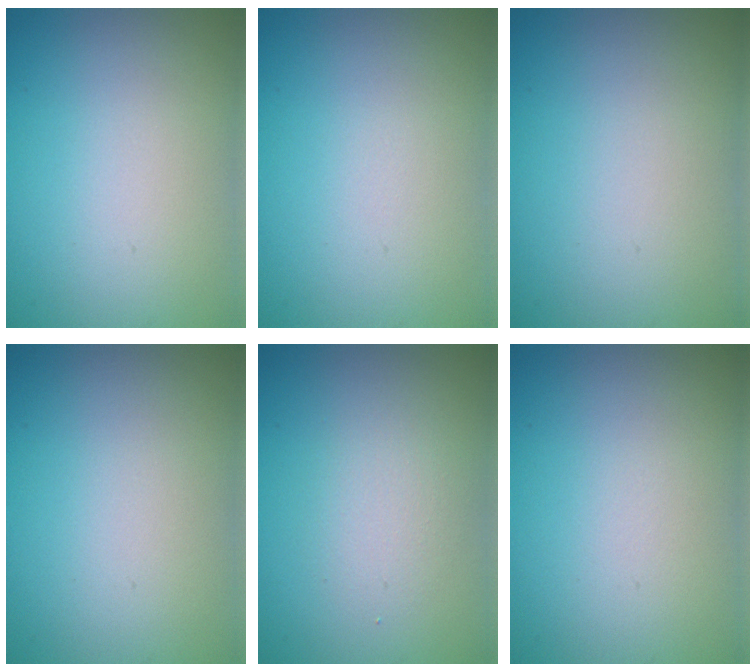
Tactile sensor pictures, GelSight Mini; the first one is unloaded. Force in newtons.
{"total": 0.0}
{"total": 0.0}
{"total": 0.0}
{"total": 1.9, "press": 1.9, "slide": 0.1}
{"total": 0.0}